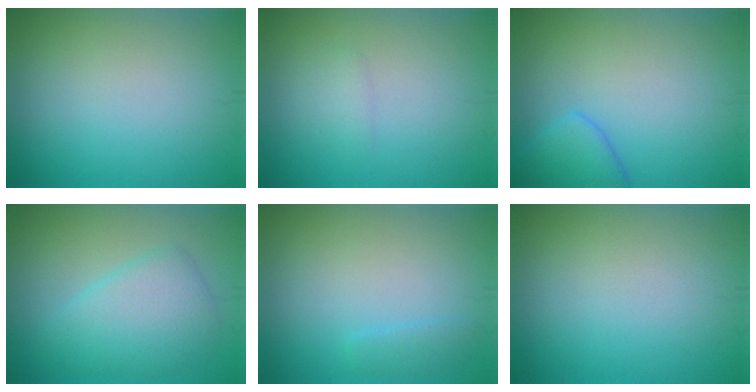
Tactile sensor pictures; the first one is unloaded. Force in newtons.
{"total": 1.0, "press": 1.0, "slide": 0.1}
{"total": 2.9, "press": 2.9, "slide": 0.2}
{"total": 4.7, "press": 4.7, "slide": 0.1}
{"total": 1.2, "press": 1.2, "slide": 0.2}
{"total": 0.0}